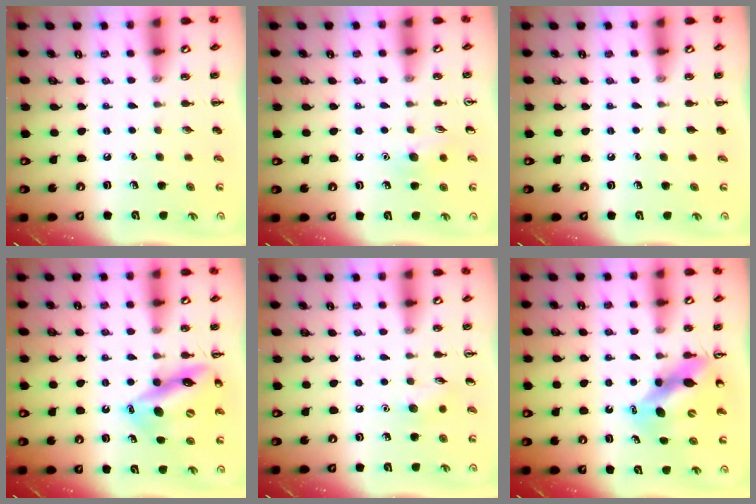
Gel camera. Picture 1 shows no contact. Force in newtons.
{"total": 7.1, "press": 6.9, "slide": 1.7}
{"total": 0.0}
{"total": 15.3, "press": 14.6, "slide": 4.3}
{"total": 5.6, "press": 5.3, "slide": 1.8}
{"total": 10.7, "press": 10.2, "slide": 3.1}